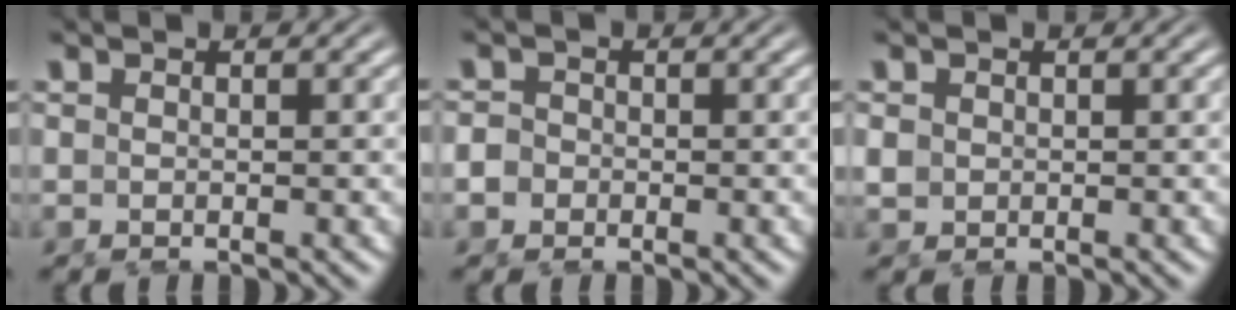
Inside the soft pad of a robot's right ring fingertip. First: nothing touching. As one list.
[{"total": 2.0, "force": [-0.6, 1.9, 0.3], "torque": [-0.016, -0.008, -0.013]}, {"total": 0.8, "force": [0.1, 0.7, 0.3], "torque": [-0.012, -0.007, 0.008]}]